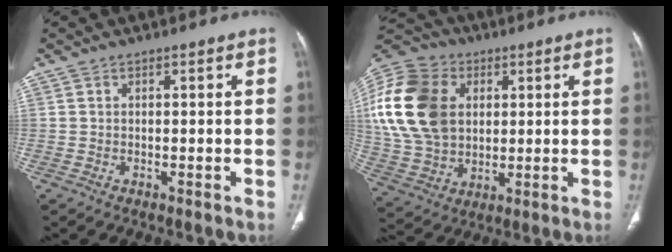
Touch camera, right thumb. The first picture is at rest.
{"total": 23.2, "force": [4.7, 17.0, 15.1], "torque": [-0.313, 0.006, 0.090]}